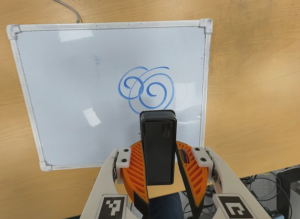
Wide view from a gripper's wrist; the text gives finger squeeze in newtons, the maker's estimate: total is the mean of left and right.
{"total": 5.4, "left": 5.2, "right": 5.6}